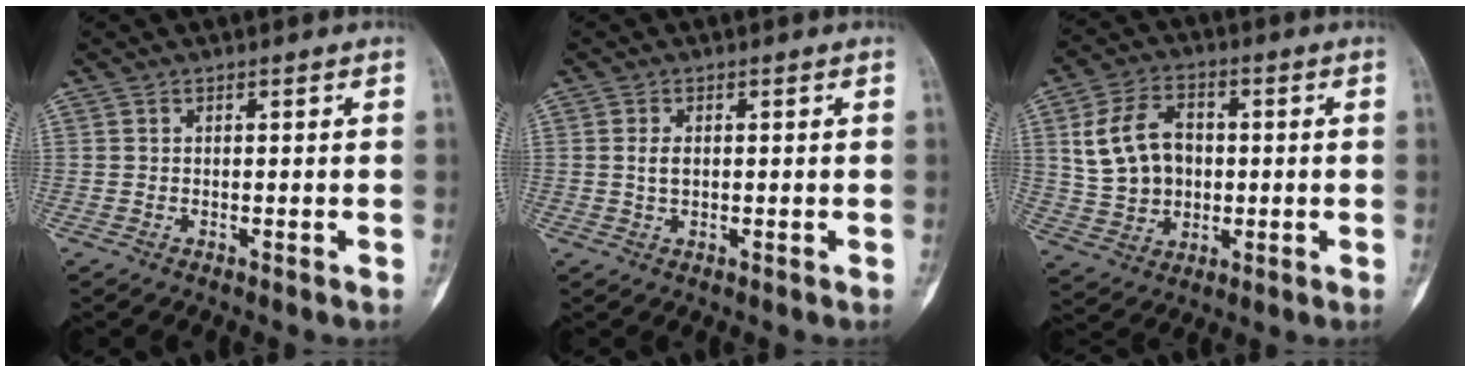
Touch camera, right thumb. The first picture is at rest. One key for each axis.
{"total": 2.0, "fx": 0.2, "fy": 1.3, "fz": 1.6, "tx": -0.032, "ty": 0.001, "tz": 0.003}
{"total": 12.4, "fx": 1.6, "fy": 9.3, "fz": 8.0, "tx": -0.125, "ty": 0.010, "tz": 0.036}